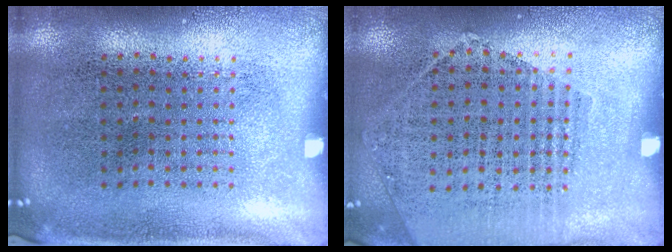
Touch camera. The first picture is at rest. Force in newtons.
{"total": 1.2, "press": 1.0, "slide": 0.5}